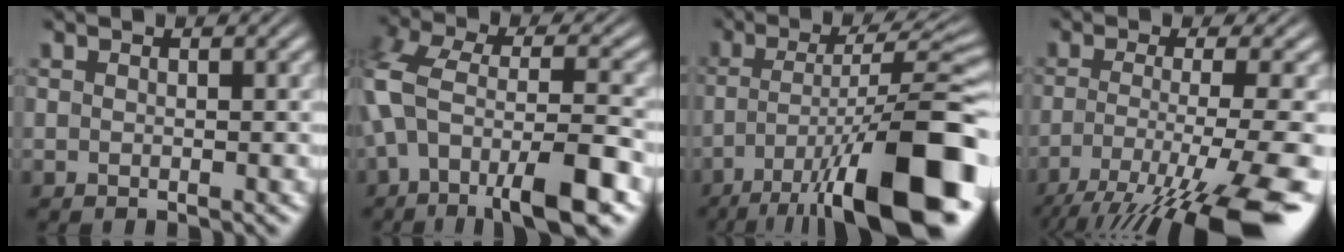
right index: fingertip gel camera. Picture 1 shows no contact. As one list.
[{"total": 7.0, "force": [-1.8, 3.3, 5.9], "torque": [-0.132, -0.025, -0.014]}, {"total": 13.4, "force": [-6.2, 3.7, 11.4], "torque": [-0.156, -0.021, -0.074]}, {"total": 10.9, "force": [-5.1, 3.2, 9.0], "torque": [-0.145, -0.045, -0.053]}]